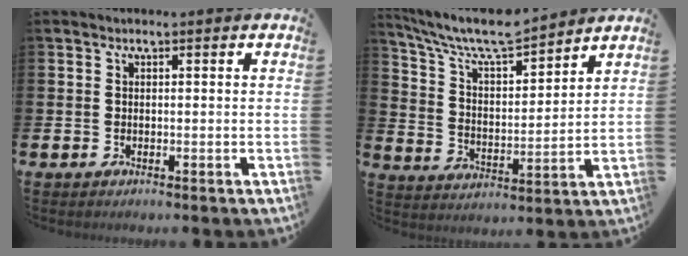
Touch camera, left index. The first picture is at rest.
{"total": 8.4, "force": [7.7, 1.3, 2.9], "torque": [-0.095, -0.048, 0.135]}